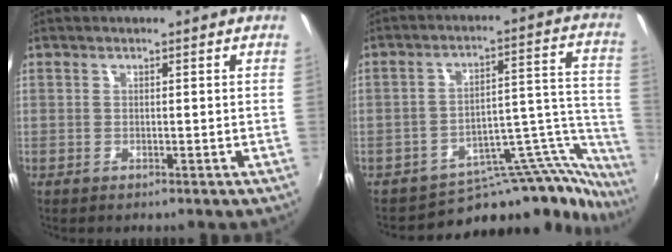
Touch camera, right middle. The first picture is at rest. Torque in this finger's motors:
{"motor_torque": [0.70, -1.44, -0.40, -0.03]}